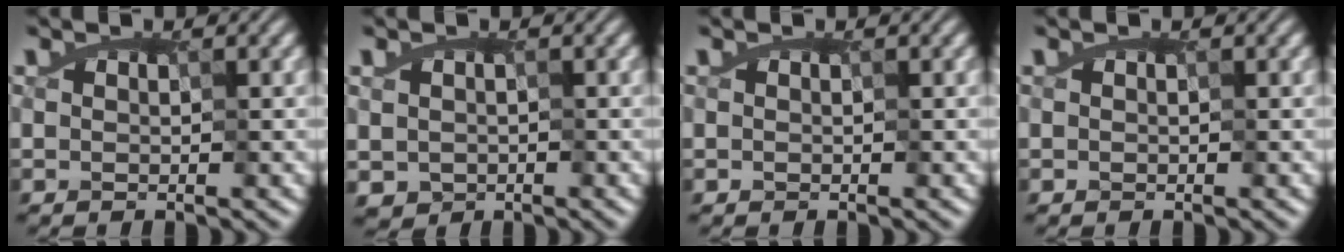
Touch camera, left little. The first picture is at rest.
{"total": 1.0, "force": [-0.1, 1.0, 0.2], "torque": [-0.018, -0.004, 0.007]}
{"total": 0.0}
{"total": 0.0}